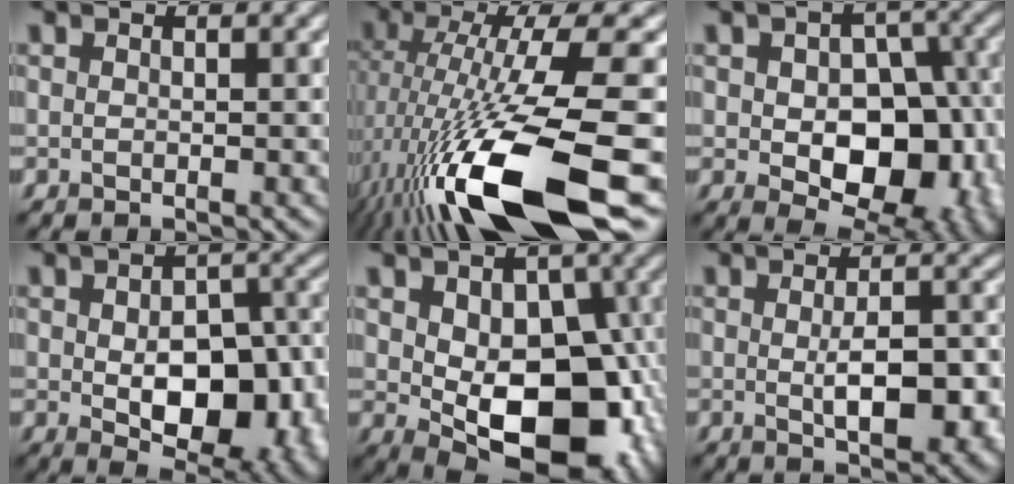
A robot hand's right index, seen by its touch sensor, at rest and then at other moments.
{"total": 14.8, "force": [-5.8, 3.6, 13.1], "torque": [-0.248, -0.022, -0.087]}
{"total": 12.9, "force": [-2.1, 8.4, 9.5], "torque": [-0.106, -0.022, -0.013]}
{"total": 11.4, "force": [-2.2, 6.5, 9.1], "torque": [-0.134, -0.022, -0.016]}
{"total": 12.7, "force": [-1.7, 7.9, 9.8], "torque": [-0.119, -0.012, -0.020]}
{"total": 6.1, "force": [-0.8, 2.5, 5.6], "torque": [-0.088, -0.009, -0.007]}